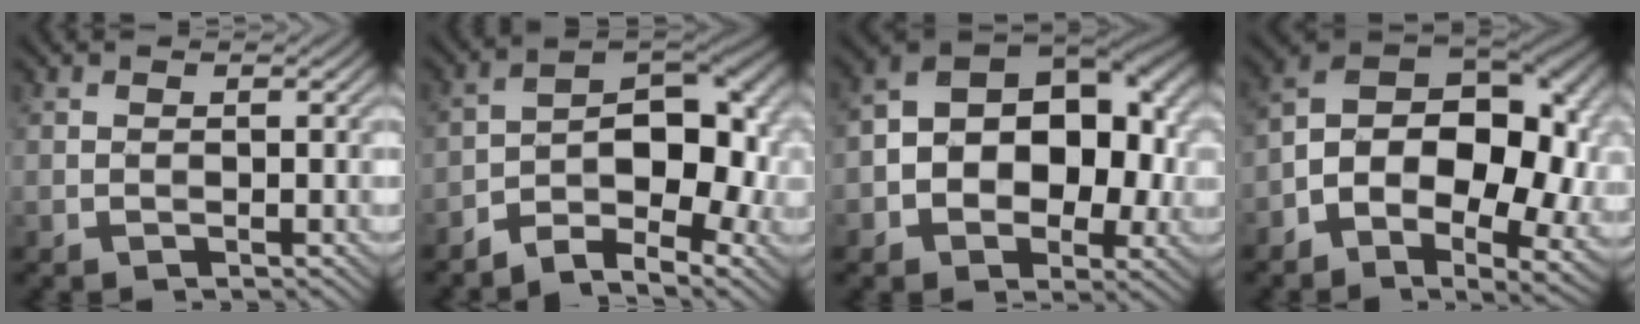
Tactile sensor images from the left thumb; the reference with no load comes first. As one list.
[{"total": 11.0, "force": [-4.9, 5.1, 8.4], "torque": [-0.119, -0.001, -0.086]}, {"total": 13.8, "force": [-0.1, 9.4, 10.2], "torque": [-0.149, 0.006, -0.008]}, {"total": 17.0, "force": [-2.7, 10.4, 13.2], "torque": [-0.217, -0.004, -0.029]}]